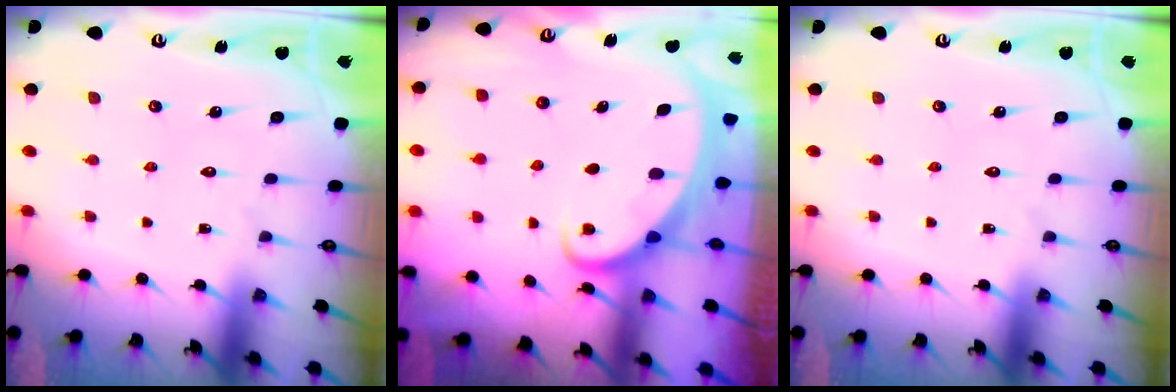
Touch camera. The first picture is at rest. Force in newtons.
{"total": 2.0, "press": 2.0, "slide": 0.0}
{"total": 0.0}